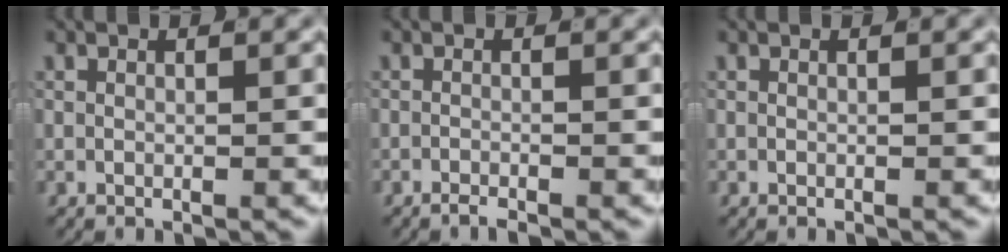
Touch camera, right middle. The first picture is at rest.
{"total": 1.5, "force": [-1.4, 0.3, 0.4], "torque": [-0.007, -0.002, -0.025]}
{"total": 0.0}